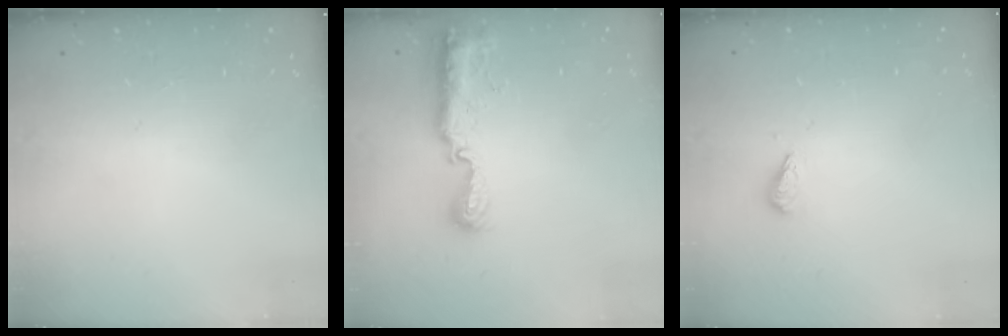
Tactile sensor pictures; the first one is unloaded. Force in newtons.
{"total": 8.8, "press": 8.8, "slide": 0.9}
{"total": 3.0, "press": 2.9, "slide": 0.6}